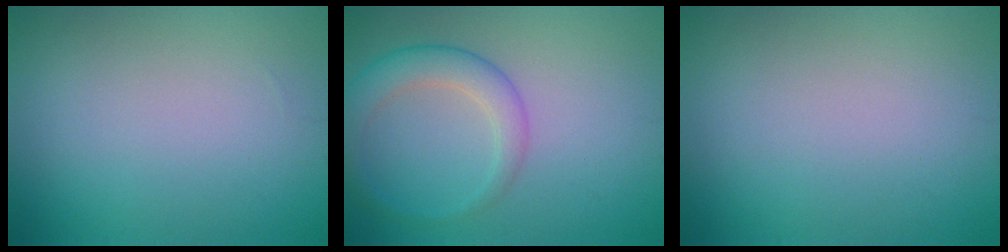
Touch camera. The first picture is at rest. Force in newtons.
{"total": 2.9, "press": 2.8, "slide": 0.1}
{"total": 0.0}